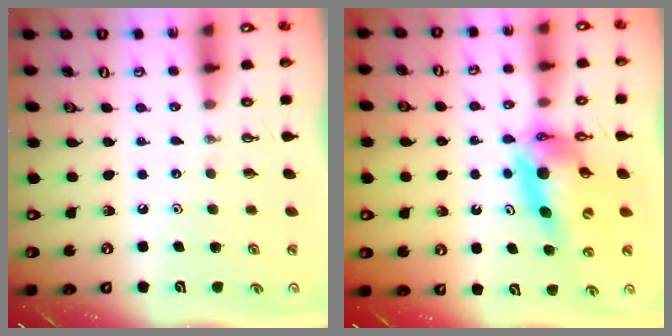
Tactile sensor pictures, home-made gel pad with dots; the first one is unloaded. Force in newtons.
{"total": 12.3, "press": 12.2, "slide": 1.0}